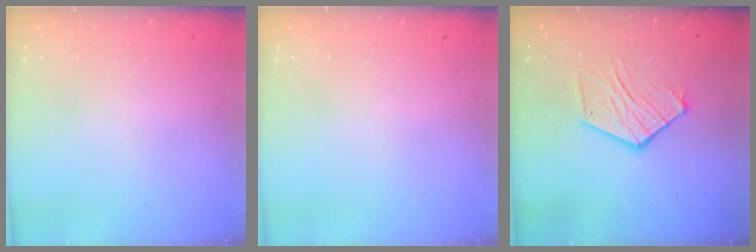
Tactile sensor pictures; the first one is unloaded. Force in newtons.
{"total": 0.0}
{"total": 11.4, "press": 11.4, "slide": 0.8}